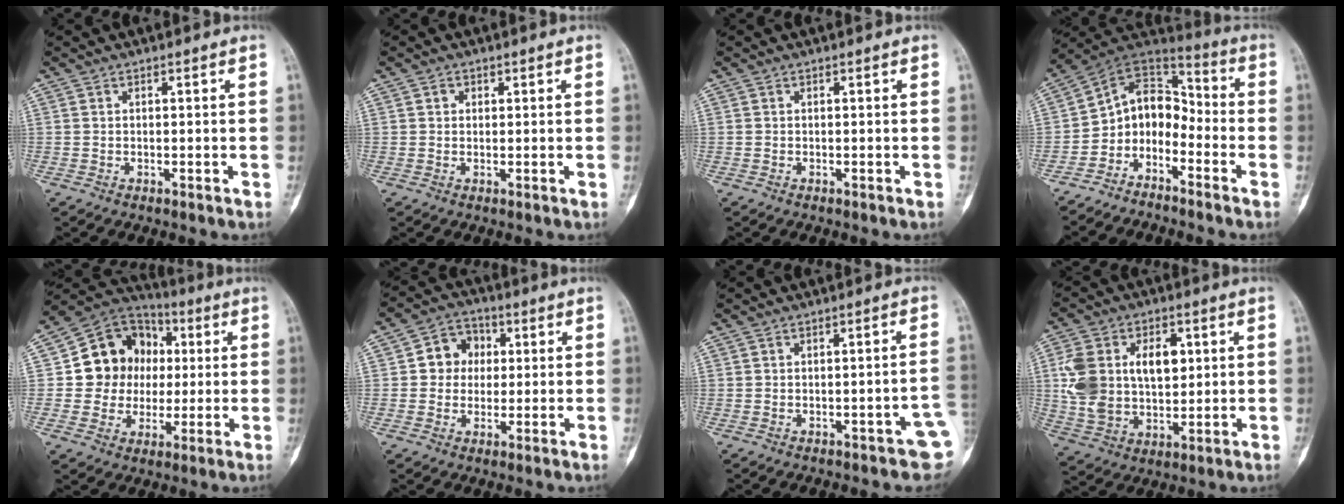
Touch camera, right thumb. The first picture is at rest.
{"total": 1.2, "force": [0.5, 1.1, 0.3], "torque": [0.005, 0.000, 0.006]}
{"total": 0.0}
{"total": 10.3, "force": [-4.8, 7.7, 5.0], "torque": [-0.048, 0.098, -0.102]}
{"total": 14.6, "force": [1.3, 13.2, 6.1], "torque": [-0.047, 0.022, 0.023]}
{"total": 7.5, "force": [1.0, 6.7, 3.3], "torque": [-0.011, 0.010, 0.007]}
{"total": 5.8, "force": [-2.0, 2.1, 5.1], "torque": [-0.046, 0.015, -0.022]}
{"total": 15.9, "force": [2.9, 10.4, 11.7], "torque": [-0.199, 0.002, 0.058]}